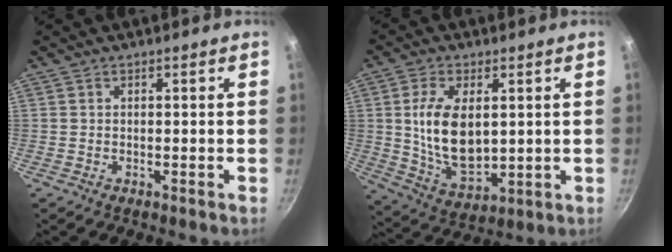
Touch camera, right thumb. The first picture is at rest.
{"total": 13.6, "force": [2.1, 7.5, 11.2], "torque": [-0.194, -0.017, 0.053]}